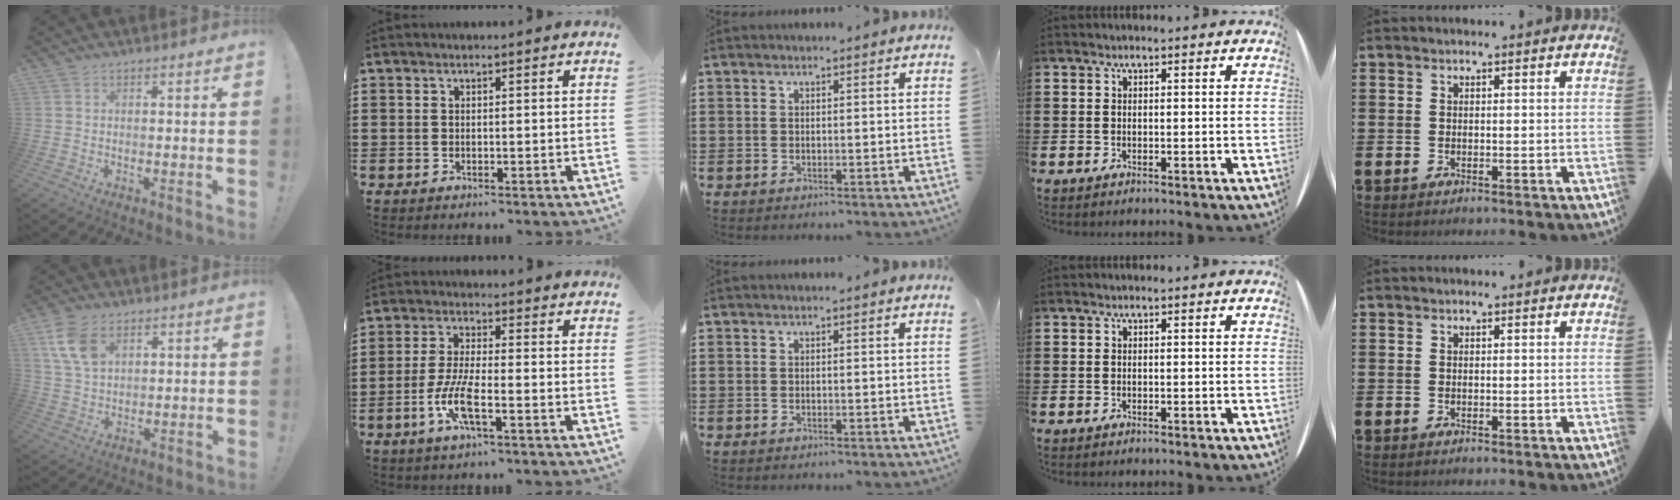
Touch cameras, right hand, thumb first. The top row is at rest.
{"thumb": {"total": 9.4, "force": [4.6, 5.7, 6.0], "torque": [-0.116, -0.007, 0.091]}, "index": {"total": 6.8, "force": [-2.8, 1.6, 6.0], "torque": [-0.140, -0.015, -0.059]}}